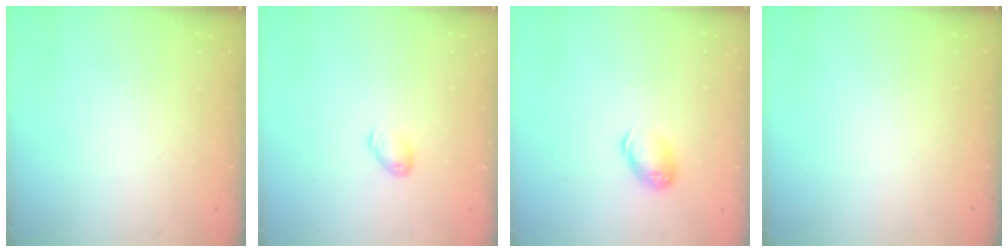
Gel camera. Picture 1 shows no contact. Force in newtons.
{"total": 5.6, "press": 5.6, "slide": 0.5}
{"total": 9.3, "press": 9.1, "slide": 1.6}
{"total": 0.0}